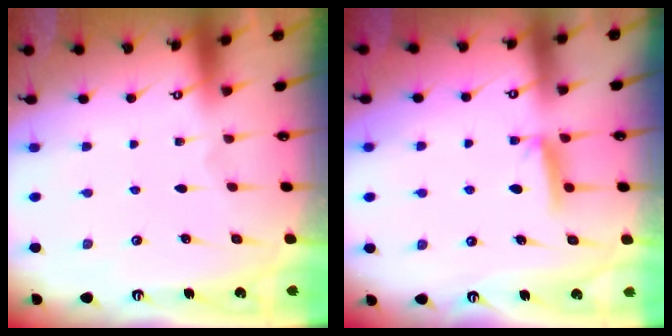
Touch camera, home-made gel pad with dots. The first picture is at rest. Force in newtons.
{"total": 7.4, "press": 7.4, "slide": 0.6}